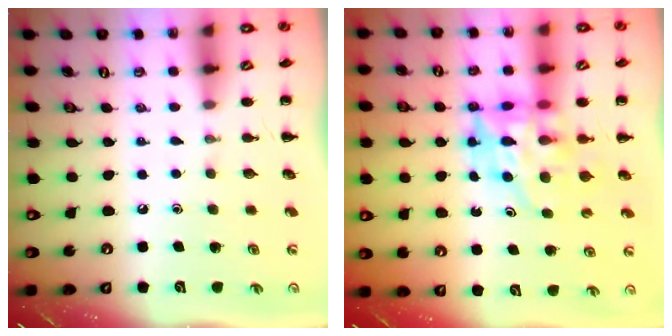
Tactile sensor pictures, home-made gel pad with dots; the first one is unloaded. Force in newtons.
{"total": 11.4, "press": 10.9, "slide": 3.4}